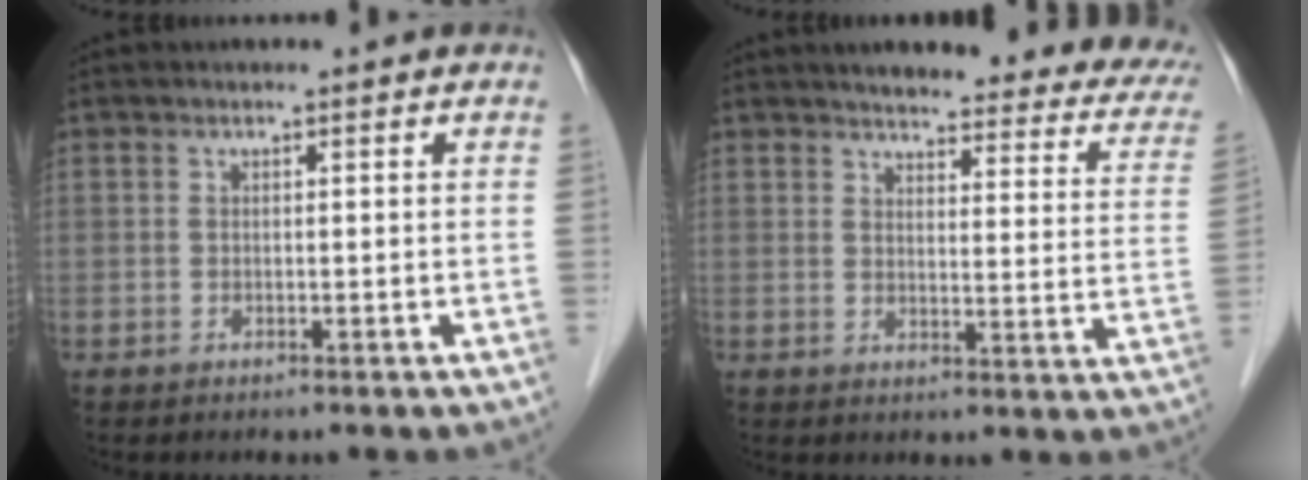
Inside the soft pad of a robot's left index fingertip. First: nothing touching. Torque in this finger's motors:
{"motor_torque": [-0.36, -0.71, 0.43, 0.09]}